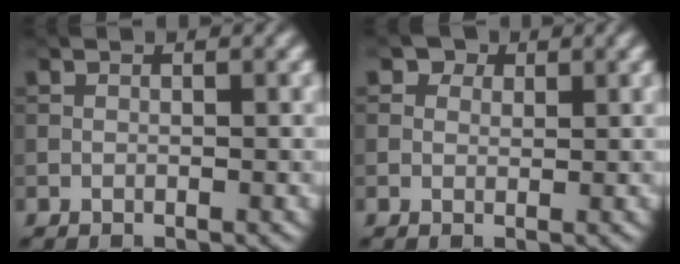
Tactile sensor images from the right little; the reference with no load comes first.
{"total": 2.4, "force": [1.6, 1.6, 0.9], "torque": [-0.015, -0.008, 0.017]}